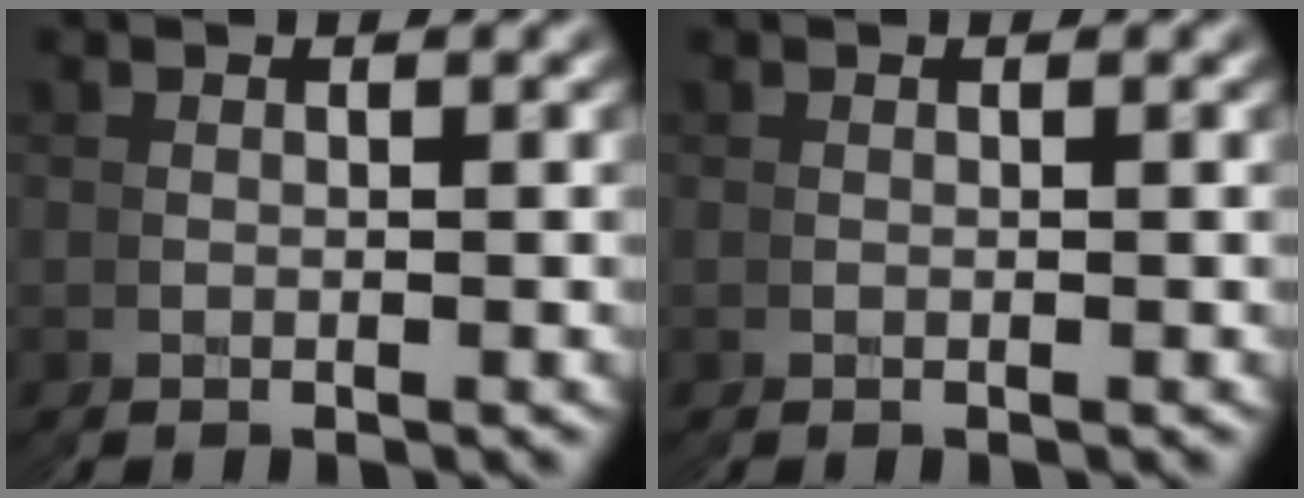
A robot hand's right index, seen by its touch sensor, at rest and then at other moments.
{"total": 0.0}